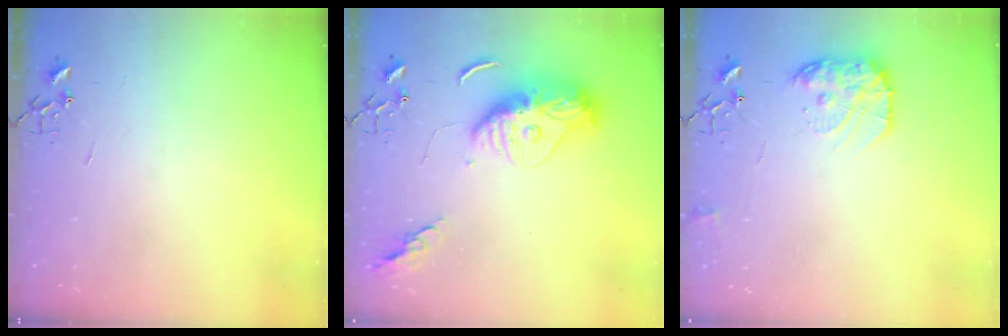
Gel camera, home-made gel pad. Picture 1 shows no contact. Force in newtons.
{"total": 12.7, "press": 12.7, "slide": 1.2}
{"total": 13.8, "press": 13.8, "slide": 0.6}